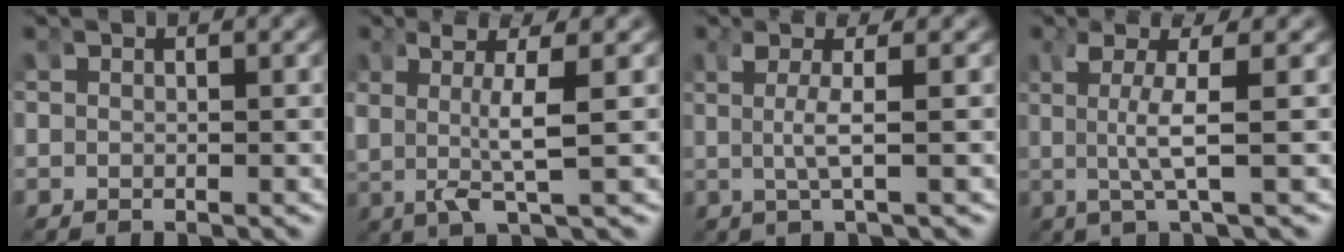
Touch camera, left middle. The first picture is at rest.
{"total": 5.0, "force": [1.1, 0.9, 4.8], "torque": [-0.094, -0.002, 0.024]}
{"total": 2.8, "force": [0.3, -0.5, 2.7], "torque": [-0.059, -0.005, 0.011]}
{"total": 4.1, "force": [0.4, -0.3, 4.1], "torque": [-0.086, -0.002, 0.010]}